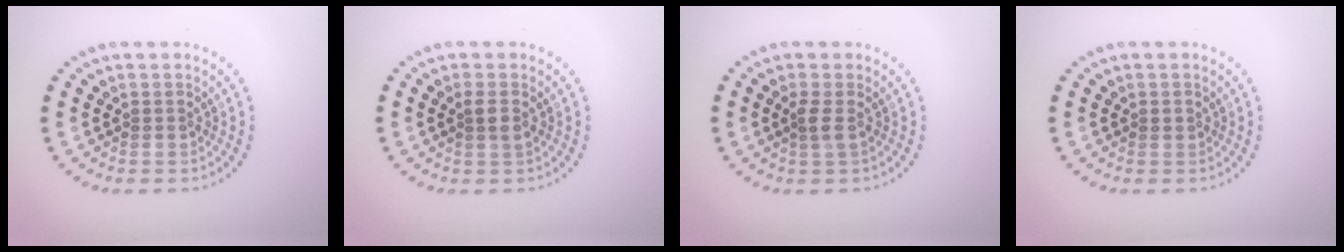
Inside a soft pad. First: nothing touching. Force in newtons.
{"total": 1.3, "press": 1.2, "slide": 0.5}
{"total": 1.1, "press": 1.0, "slide": 0.5}
{"total": 0.8, "press": 0.8, "slide": 0.1}